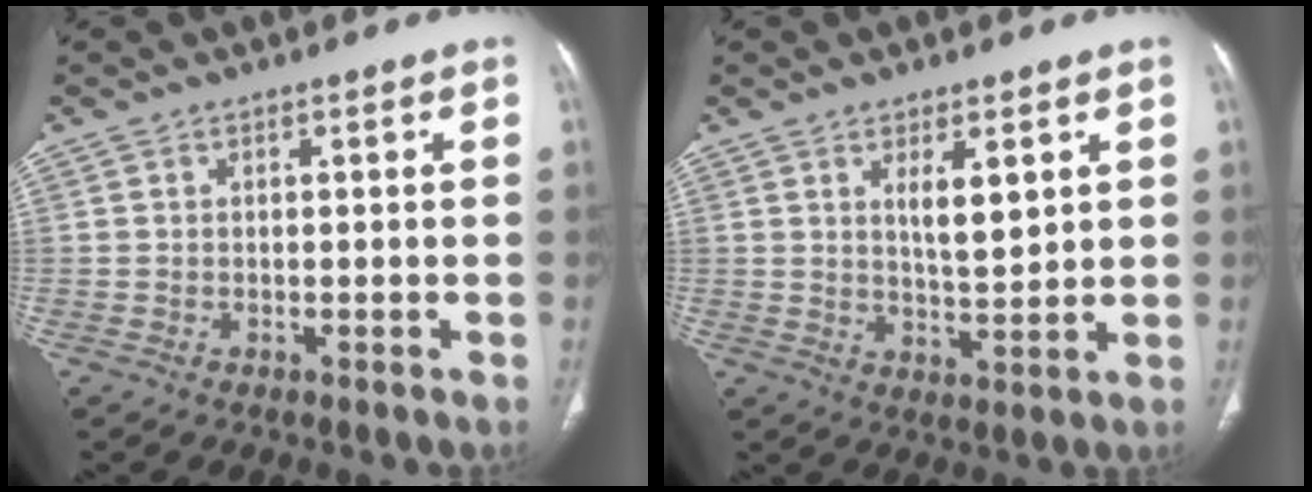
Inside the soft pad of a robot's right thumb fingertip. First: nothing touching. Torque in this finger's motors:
{"motor_torque": [-0.73, 0.87, 0.50, 0.67, 0.16]}